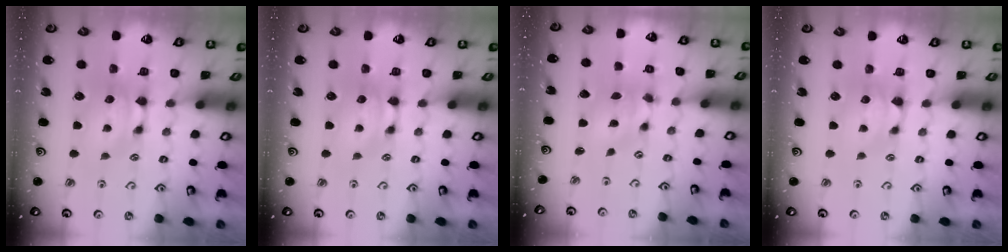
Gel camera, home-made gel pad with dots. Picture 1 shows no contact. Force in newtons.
{"total": 0.0}
{"total": 4.0, "press": 3.6, "slide": 1.6}
{"total": 0.0}